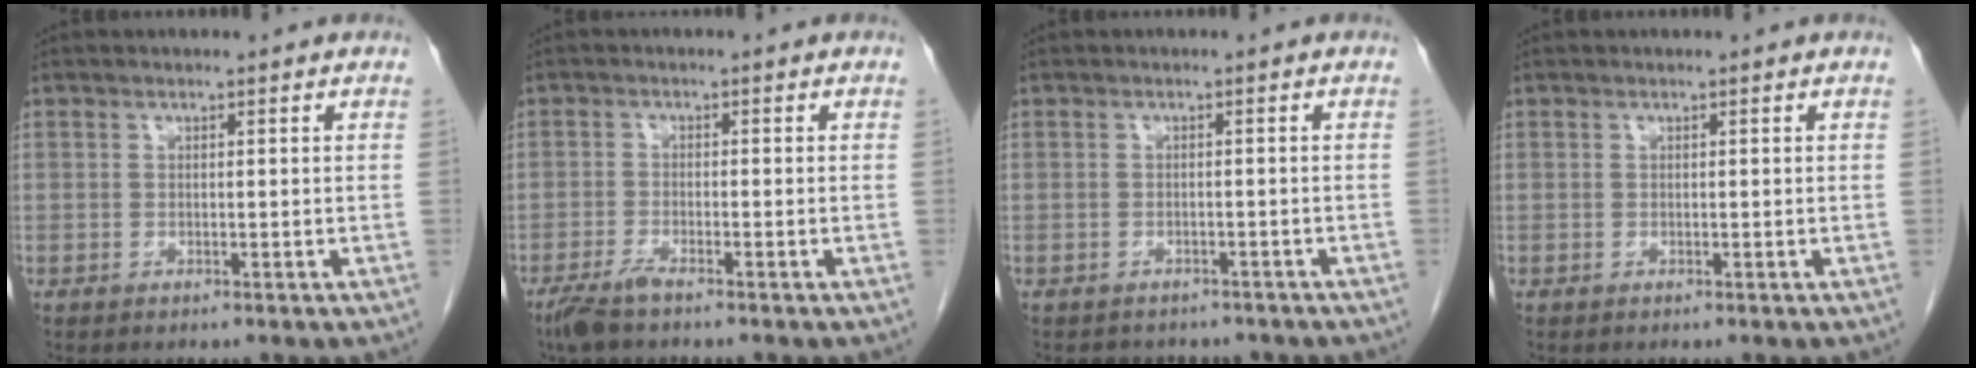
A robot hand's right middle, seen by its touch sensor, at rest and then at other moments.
{"total": 3.4, "force": [-2.7, 0.3, 2.1], "torque": [-0.049, -0.008, -0.055]}
{"total": 6.0, "force": [-5.2, 2.8, 1.2], "torque": [-0.015, 0.007, -0.053]}
{"total": 0.0}